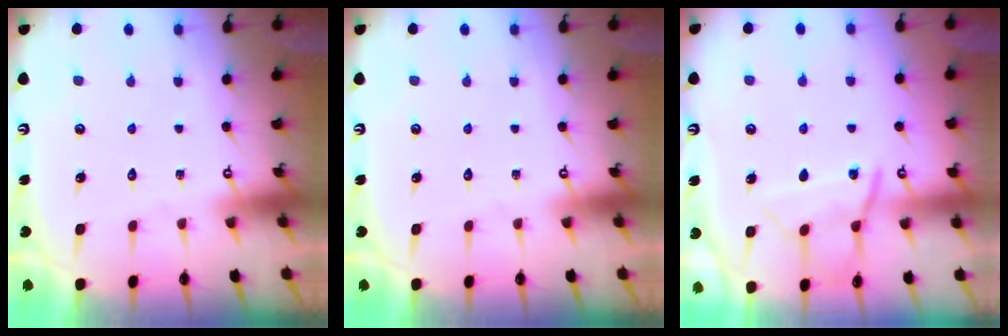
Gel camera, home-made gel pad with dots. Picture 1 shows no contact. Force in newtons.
{"total": 0.0}
{"total": 9.9, "press": 9.9, "slide": 0.7}